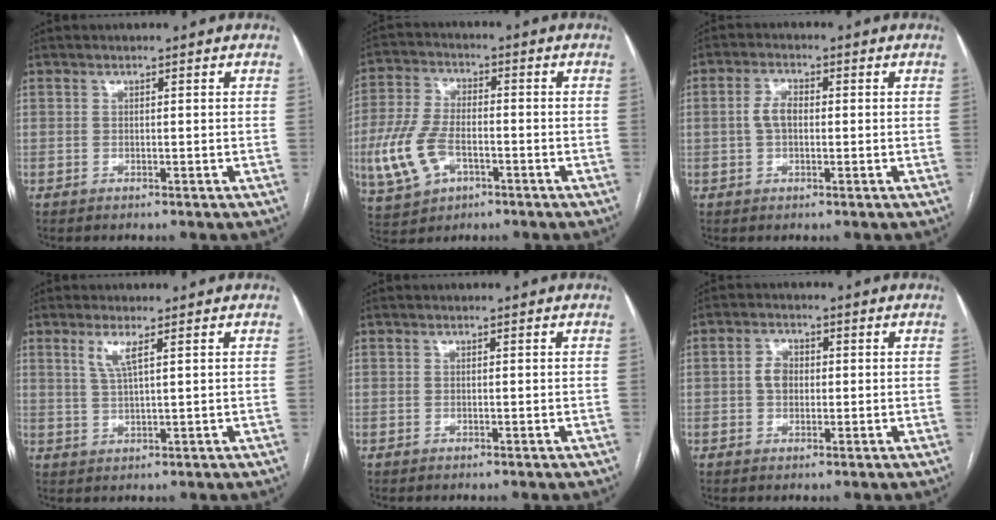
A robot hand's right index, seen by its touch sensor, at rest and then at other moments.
{"total": 10.7, "force": [-3.3, 6.1, 8.2], "torque": [-0.196, 0.002, -0.057]}
{"total": 3.9, "force": [0.1, 2.2, 3.2], "torque": [-0.070, 0.014, 0.001]}
{"total": 3.4, "force": [1.7, 0.1, 2.9], "torque": [-0.065, -0.003, 0.037]}
{"total": 0.0}
{"total": 3.5, "force": [0.1, 2.6, 2.3], "torque": [-0.046, 0.012, 0.001]}